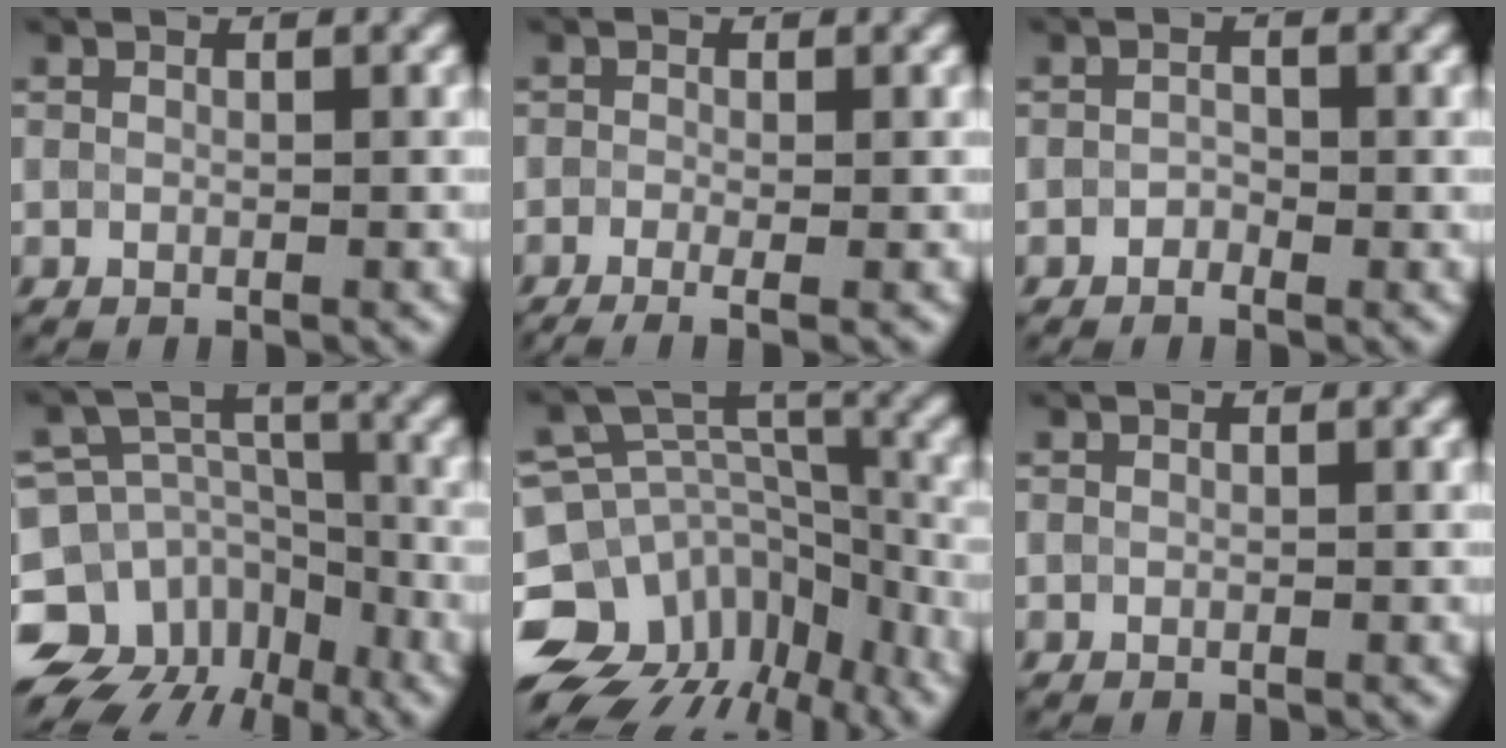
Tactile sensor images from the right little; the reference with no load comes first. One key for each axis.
{"total": 2.9, "fx": -1.9, "fy": 0.6, "fz": 2.1, "tx": -0.024, "ty": -0.006, "tz": -0.026}
{"total": 1.1, "fx": -1.0, "fy": 0.0, "fz": -0.5, "tx": 0.002, "ty": 0.000, "tz": -0.012}
{"total": 11.3, "fx": -7.7, "fy": 8.0, "fz": 1.8, "tx": -0.053, "ty": 0.004, "tz": -0.120}
{"total": 11.9, "fx": -8.6, "fy": 7.8, "fz": 2.6, "tx": -0.060, "ty": 0.020, "tz": -0.114}
{"total": 0.0}